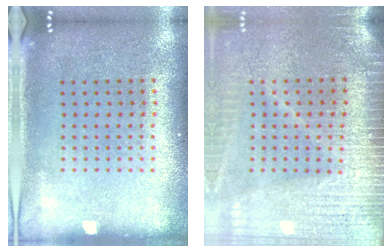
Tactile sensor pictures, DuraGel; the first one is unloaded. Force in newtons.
{"total": 3.7, "press": 3.1, "slide": 1.9}